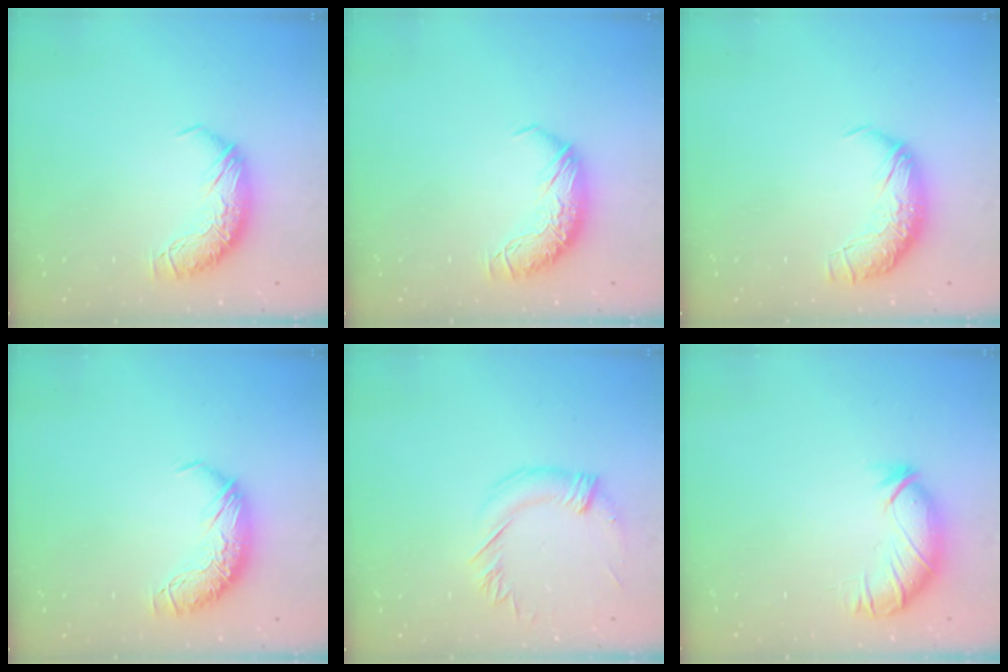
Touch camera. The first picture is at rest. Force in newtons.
{"total": 0.0}
{"total": 2.3, "press": 1.0, "slide": 2.1}
{"total": 0.0}
{"total": 1.6, "press": 1.0, "slide": 1.2}
{"total": 2.6, "press": 2.5, "slide": 0.9}